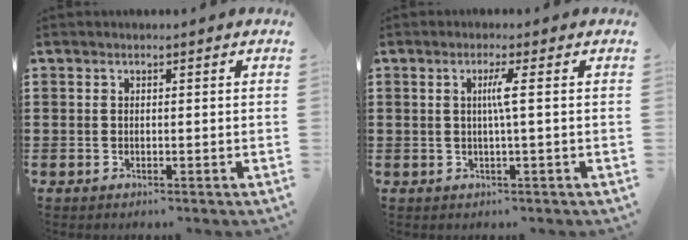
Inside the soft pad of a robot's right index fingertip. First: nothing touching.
{"total": 2.7, "force": [0.2, -0.5, 2.6], "torque": [-0.050, -0.005, -0.002]}